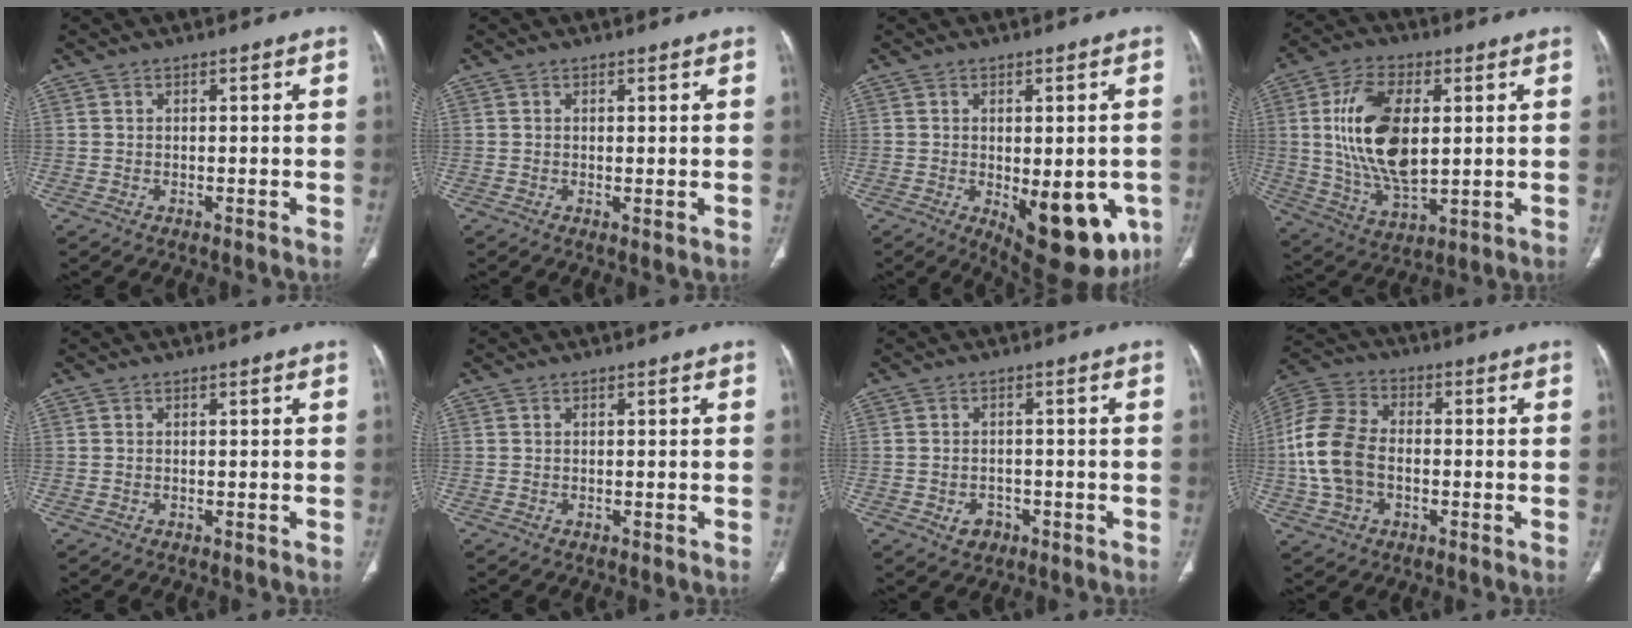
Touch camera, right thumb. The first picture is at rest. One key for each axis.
{"total": 0.8, "fx": 0.1, "fy": 0.2, "fz": 0.8, "tx": -0.022, "ty": -0.006, "tz": 0.004}
{"total": 16.5, "fx": -4.9, "fy": 7.3, "fz": 13.9, "tx": -0.131, "ty": -0.010, "tz": -0.041}
{"total": 17.7, "fx": 2.5, "fy": 9.4, "fz": 14.7, "tx": -0.268, "ty": -0.008, "tz": 0.052}
{"total": 0.0}
{"total": 0.0}
{"total": 3.3, "fx": -1.4, "fy": 2.6, "fz": 1.4, "tx": -0.014, "ty": 0.011, "tz": -0.015}
{"total": 13.9, "fx": -1.6, "fy": 9.6, "fz": 9.9, "tx": -0.205, "ty": 0.026, "tz": -0.034}